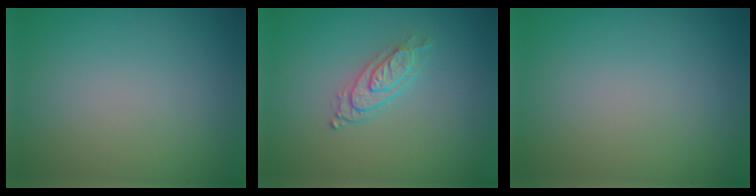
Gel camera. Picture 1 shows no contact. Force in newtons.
{"total": 2.8, "press": 2.2, "slide": 1.7}
{"total": 0.0}